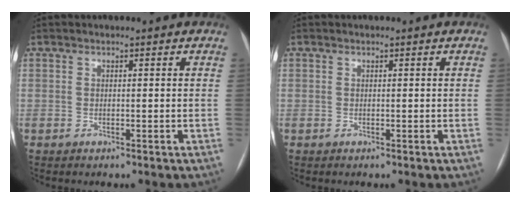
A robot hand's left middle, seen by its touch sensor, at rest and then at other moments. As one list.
[{"total": 0.0}]